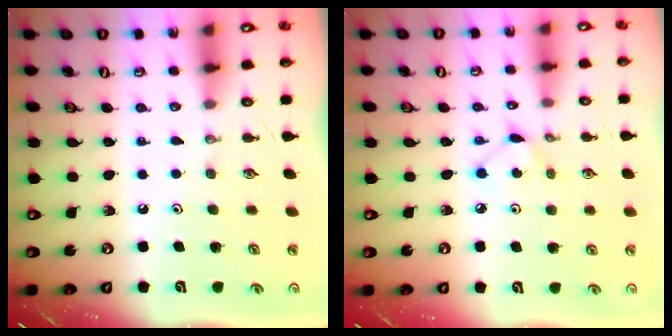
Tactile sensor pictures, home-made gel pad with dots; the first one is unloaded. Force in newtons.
{"total": 4.6, "press": 4.6, "slide": 0.4}